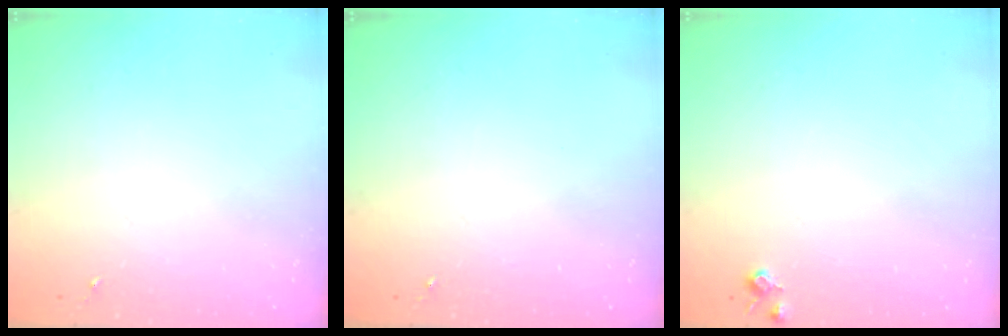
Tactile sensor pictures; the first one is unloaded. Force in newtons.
{"total": 0.0}
{"total": 5.7, "press": 5.6, "slide": 0.9}